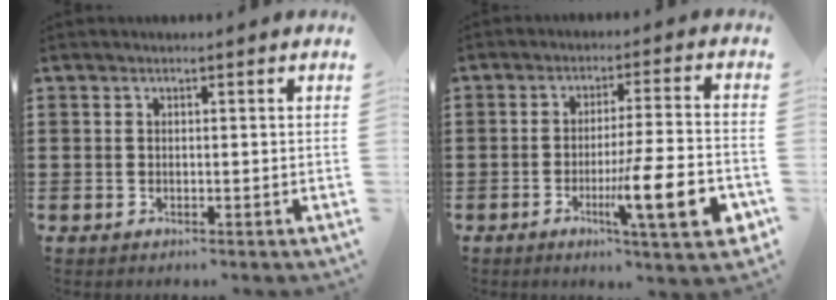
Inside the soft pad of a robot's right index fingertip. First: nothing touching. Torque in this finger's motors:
{"motor_torque": [2.14, 0.00, 0.64, 0.21]}